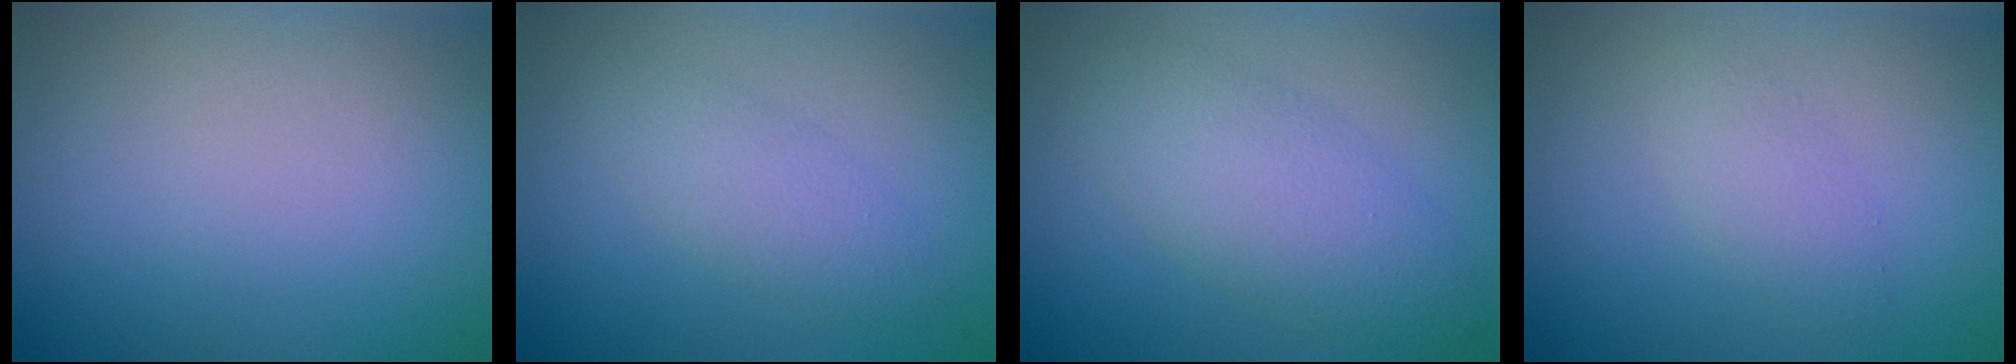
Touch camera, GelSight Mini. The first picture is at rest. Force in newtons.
{"total": 2.3, "press": 2.3, "slide": 0.1}
{"total": 4.2, "press": 4.2, "slide": 0.0}
{"total": 1.7, "press": 1.7, "slide": 0.1}